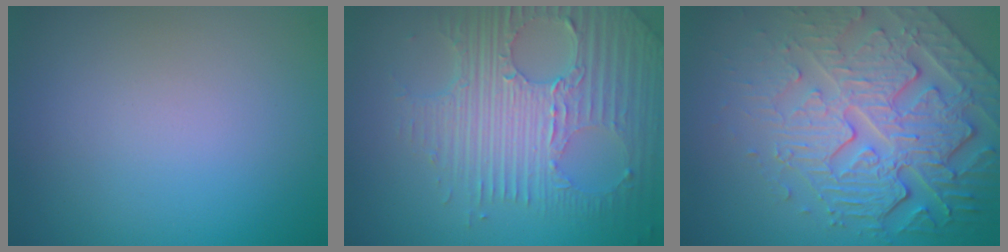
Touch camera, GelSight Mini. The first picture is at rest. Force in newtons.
{"total": 7.5, "press": 5.2, "slide": 5.4}
{"total": 7.3, "press": 5.8, "slide": 4.5}